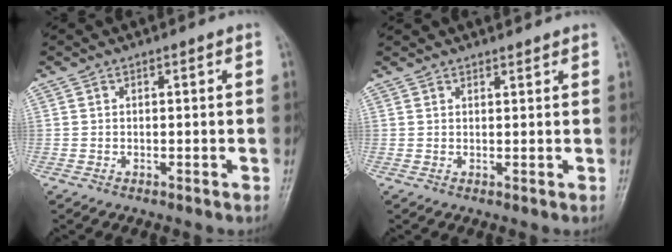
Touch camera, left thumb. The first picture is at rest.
{"total": 1.6, "force": [1.5, 0.4, 0.2], "torque": [0.005, -0.004, 0.025]}